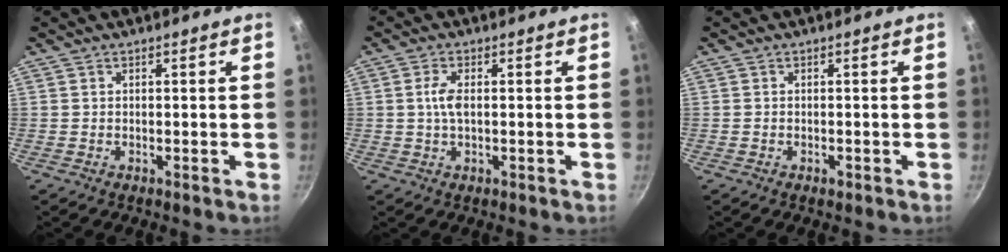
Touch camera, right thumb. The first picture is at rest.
{"total": 3.3, "force": [0.2, 1.3, 3.0], "torque": [-0.068, 0.004, 0.002]}
{"total": 0.9, "force": [-0.5, 0.5, 0.5], "torque": [-0.010, 0.003, -0.007]}